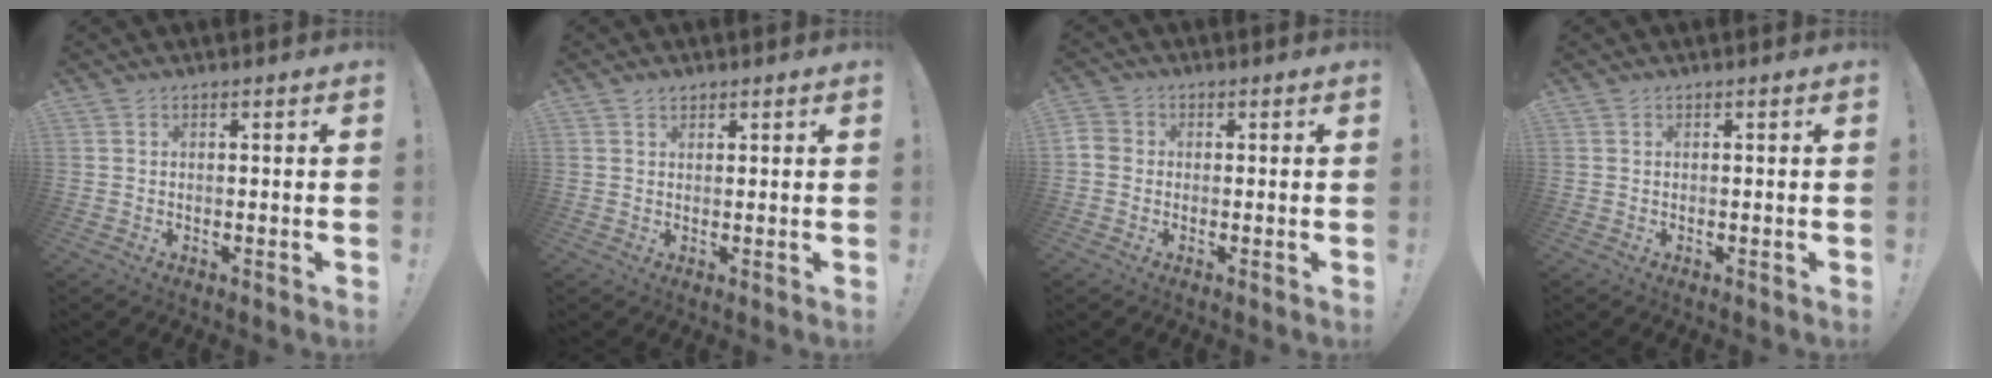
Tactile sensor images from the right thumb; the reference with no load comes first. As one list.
[{"total": 1.5, "force": [1.2, 0.8, 0.4], "torque": [0.004, -0.008, 0.020]}, {"total": 3.3, "force": [-0.7, 2.8, 1.6], "torque": [-0.037, 0.011, -0.013]}, {"total": 0.0}]